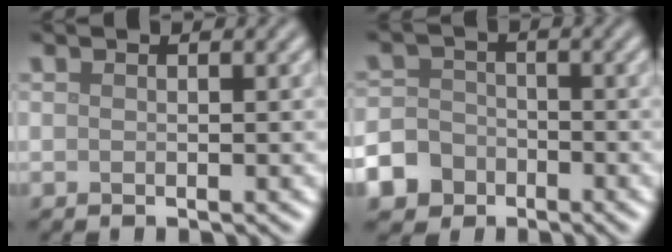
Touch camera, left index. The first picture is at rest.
{"total": 6.3, "force": [-3.8, 4.7, 1.4], "torque": [-0.019, -0.016, -0.081]}